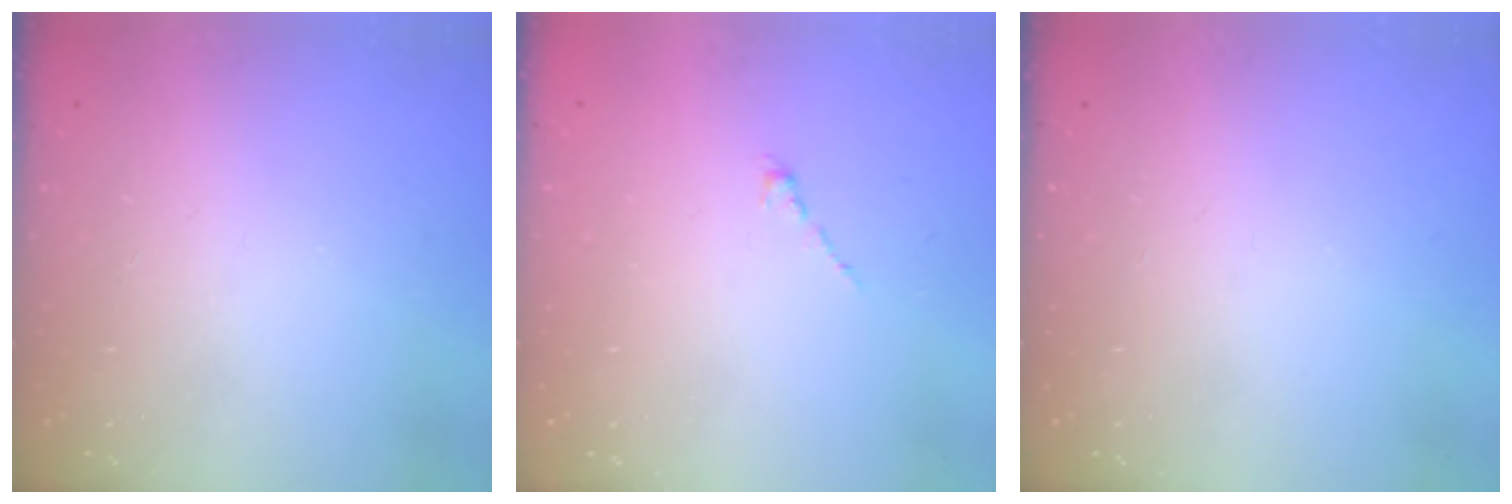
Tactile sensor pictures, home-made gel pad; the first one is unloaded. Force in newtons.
{"total": 0.0}
{"total": 0.0}